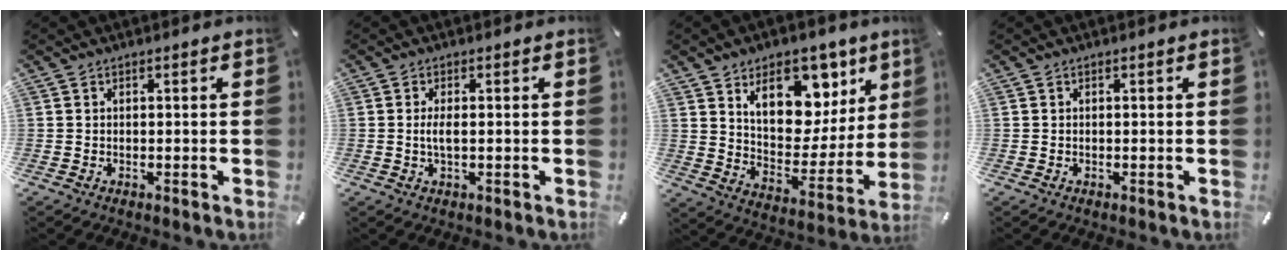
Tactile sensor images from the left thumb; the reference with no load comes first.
{"total": 2.9, "force": [0.0, 0.9, 2.8], "torque": [-0.059, -0.004, -0.004]}
{"total": 16.9, "force": [10.0, 10.5, 8.7], "torque": [-0.122, -0.066, 0.176]}
{"total": 0.0}